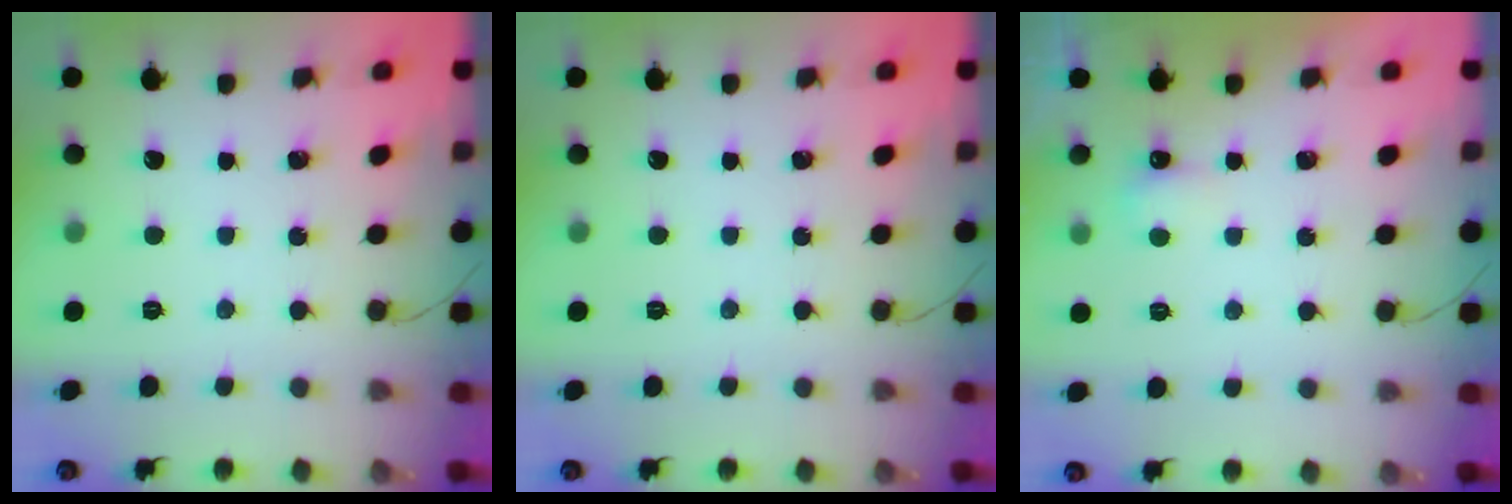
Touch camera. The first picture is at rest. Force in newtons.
{"total": 0.0}
{"total": 3.0, "press": 3.0, "slide": 0.6}